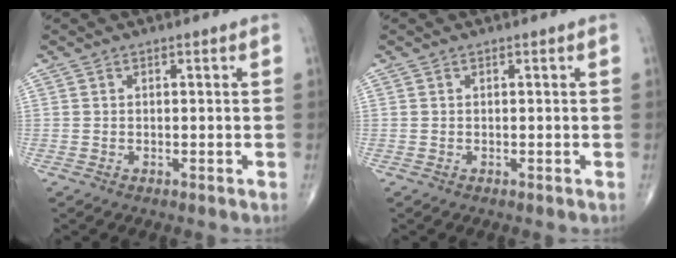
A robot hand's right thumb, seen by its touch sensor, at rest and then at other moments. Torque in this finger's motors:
{"motor_torque": [0.02, 0.02, -0.01, 0.01, 0.00]}